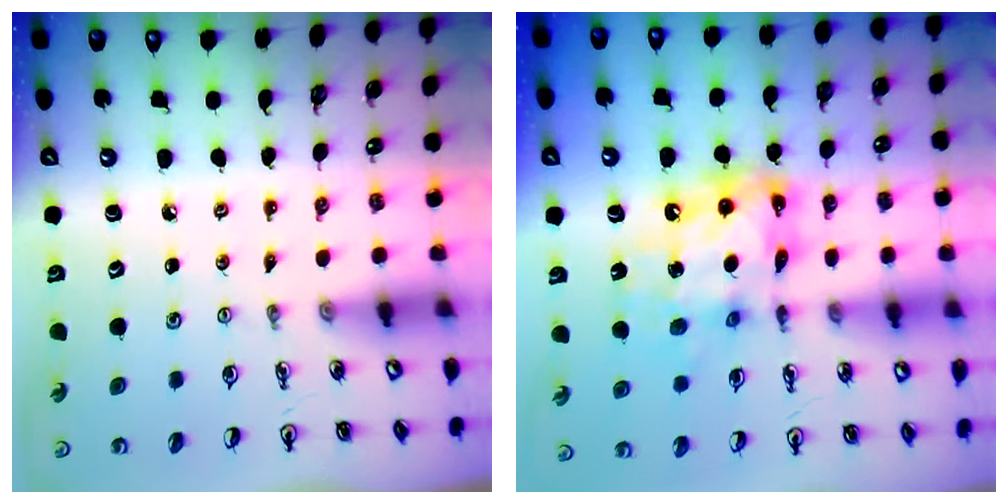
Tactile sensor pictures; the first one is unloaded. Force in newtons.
{"total": 15.4, "press": 15.3, "slide": 1.3}